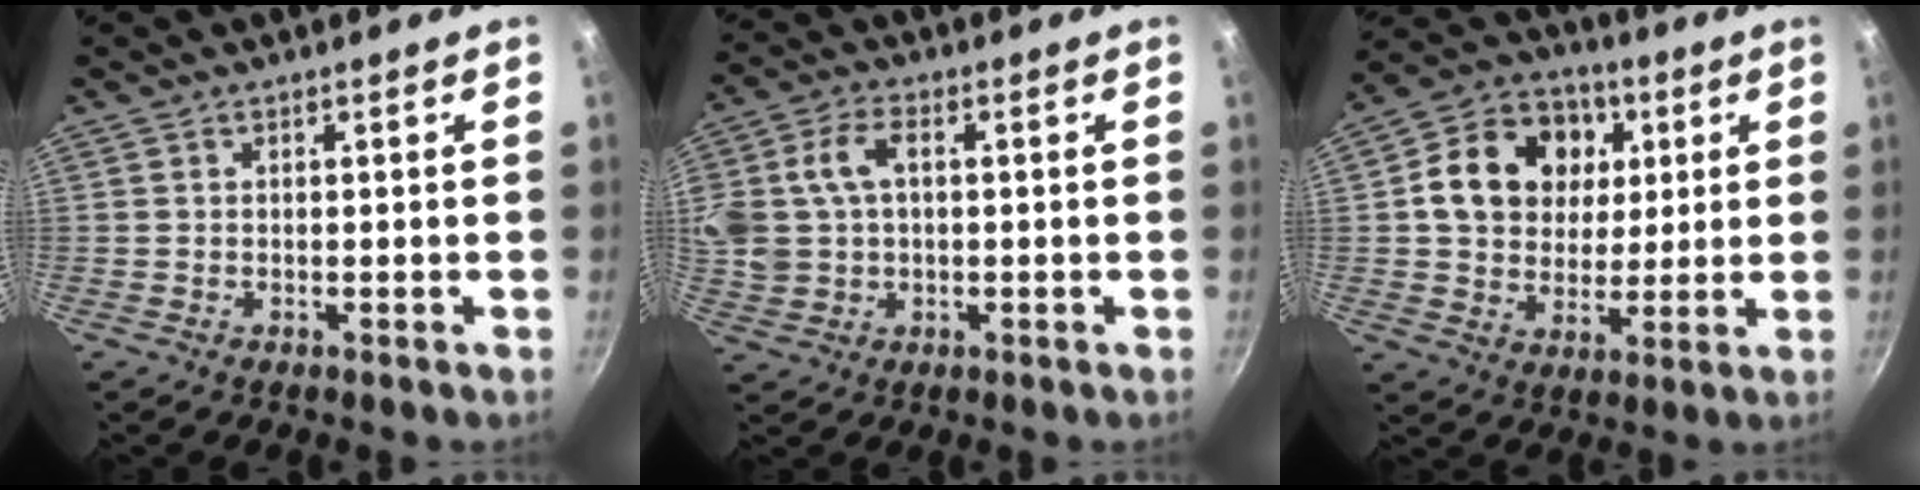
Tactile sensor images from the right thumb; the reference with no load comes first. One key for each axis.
{"total": 12.9, "fx": 2.0, "fy": 9.3, "fz": 8.6, "tx": -0.192, "ty": 0.024, "tz": 0.041}
{"total": 16.8, "fx": 4.0, "fy": 13.6, "fz": 9.0, "tx": -0.133, "ty": 0.009, "tz": 0.060}